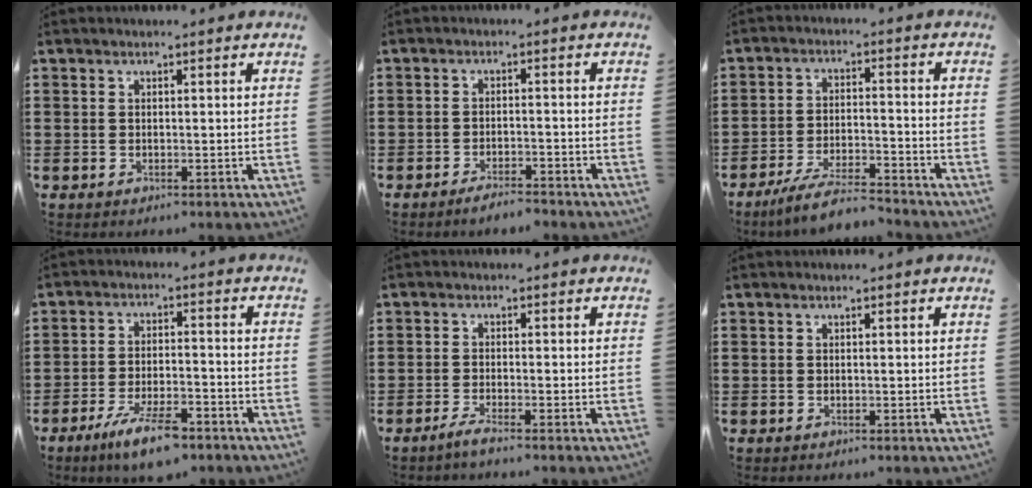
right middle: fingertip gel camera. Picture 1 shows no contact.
{"total": 2.8, "force": [-2.7, 0.1, 0.9], "torque": [-0.017, 0.002, -0.051]}
{"total": 6.6, "force": [-5.9, 0.3, 2.9], "torque": [-0.064, -0.007, -0.112]}
{"total": 7.6, "force": [-5.3, 1.9, 5.1], "torque": [-0.104, -0.003, -0.098]}
{"total": 1.9, "force": [-1.5, -0.3, 1.2], "torque": [-0.028, -0.005, -0.028]}
{"total": 0.0}